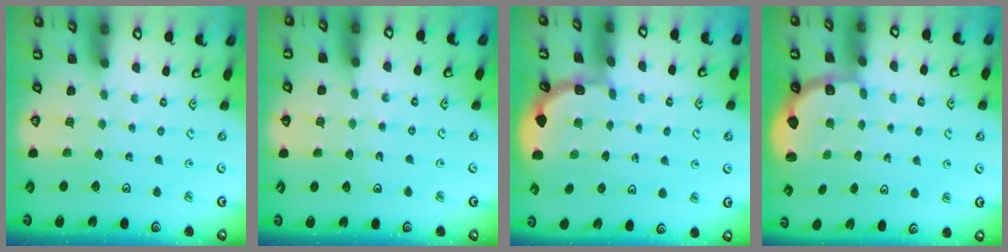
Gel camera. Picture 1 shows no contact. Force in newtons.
{"total": 3.3, "press": 3.1, "slide": 1.2}
{"total": 1.3, "press": 1.3, "slide": 0.1}
{"total": 2.7, "press": 2.2, "slide": 1.5}